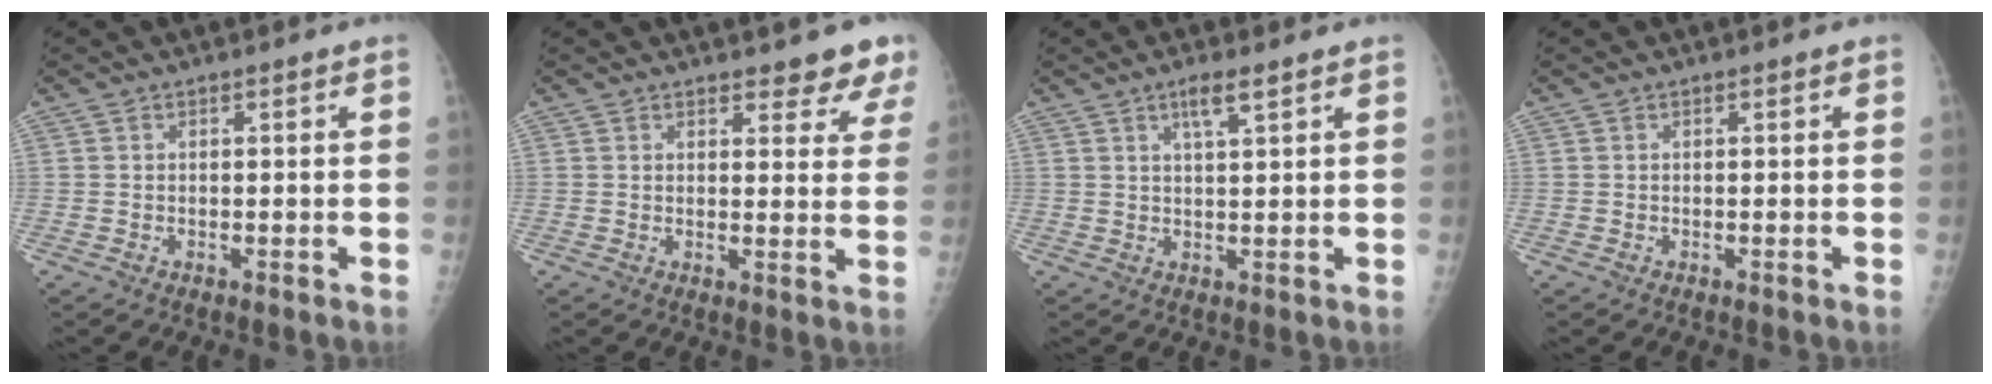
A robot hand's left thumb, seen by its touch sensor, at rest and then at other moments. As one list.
[{"total": 6.1, "force": [5.3, 2.1, 2.0], "torque": [0.011, -0.030, 0.047]}, {"total": 3.6, "force": [2.2, 0.5, 2.9], "torque": [-0.056, -0.009, 0.042]}, {"total": 0.0}]